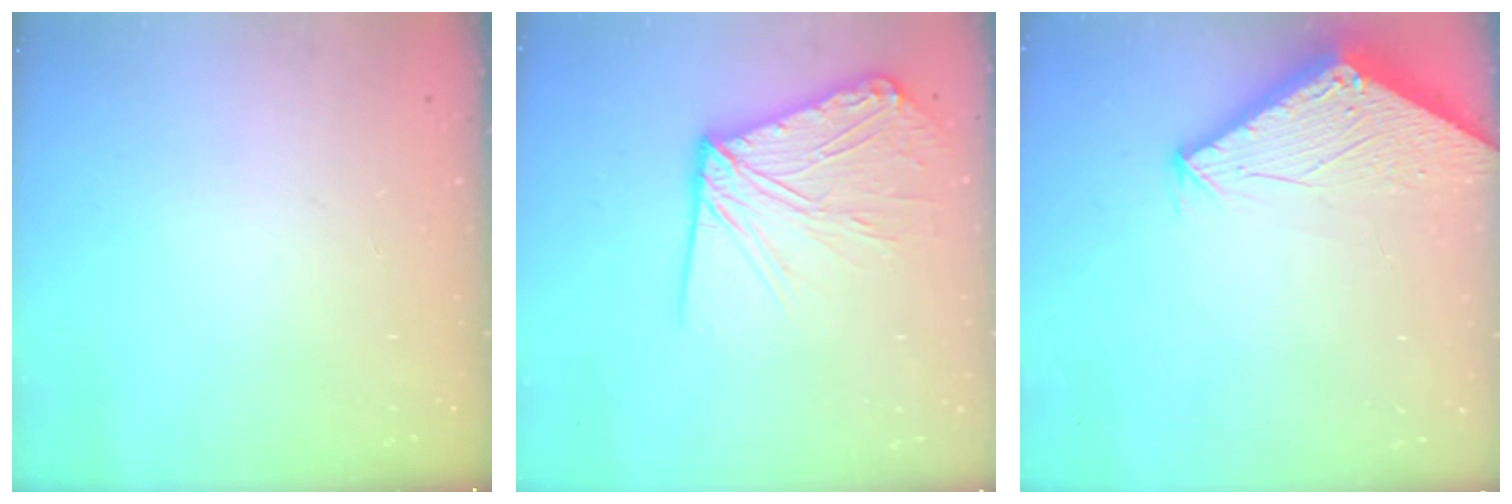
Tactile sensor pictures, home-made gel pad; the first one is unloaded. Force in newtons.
{"total": 13.3, "press": 13.2, "slide": 1.6}
{"total": 2.9, "press": 2.9, "slide": 0.1}